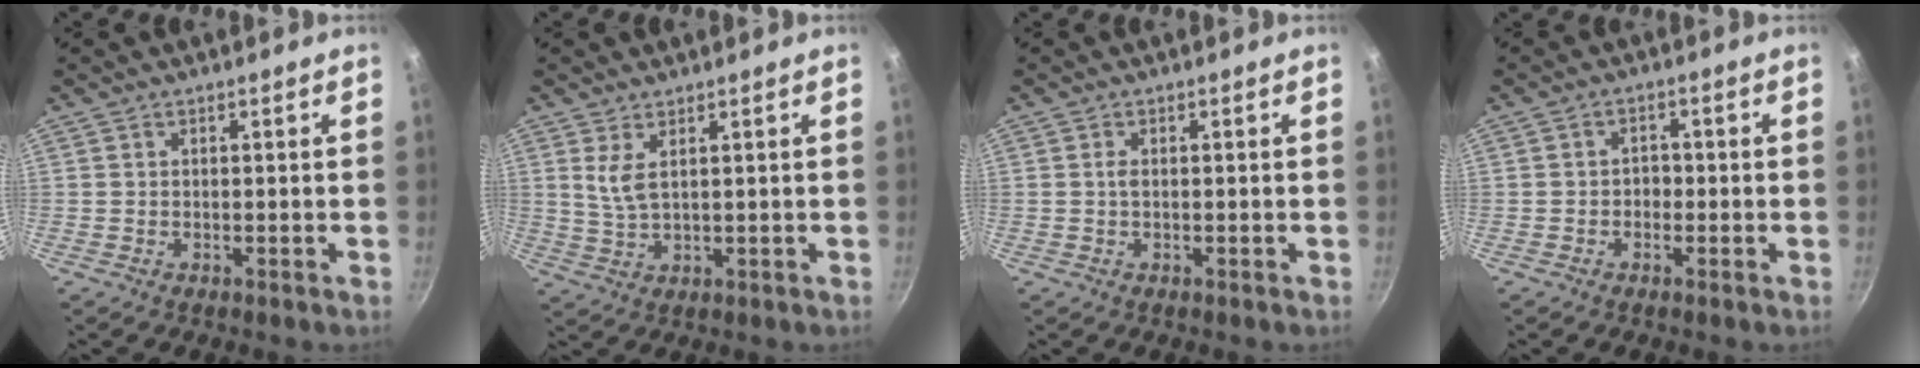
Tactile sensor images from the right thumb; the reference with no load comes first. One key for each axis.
{"total": 4.2, "fx": 1.7, "fy": 1.7, "fz": 3.5, "tx": -0.069, "ty": -0.016, "tz": 0.038}
{"total": 0.9, "fx": 0.0, "fy": 0.5, "fz": 0.8, "tx": -0.016, "ty": 0.002, "tz": -0.001}
{"total": 2.2, "fx": -0.7, "fy": 1.8, "fz": 1.1, "tx": -0.002, "ty": 0.009, "tz": -0.013}